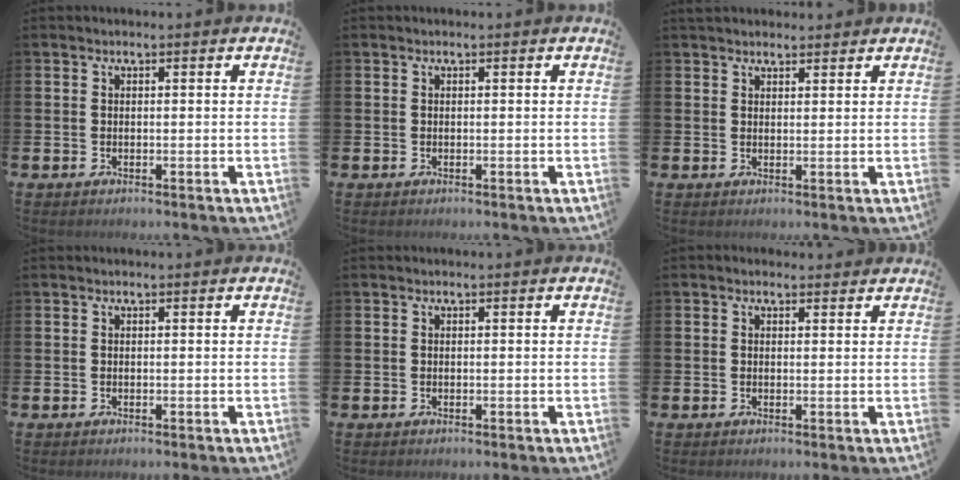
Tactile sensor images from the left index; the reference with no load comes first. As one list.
[{"total": 0.0}, {"total": 2.2, "force": [2.1, 0.7, 0.2], "torque": [0.001, -0.005, 0.038]}, {"total": 0.0}, {"total": 0.0}, {"total": 0.8, "force": [0.6, 0.4, 0.3], "torque": [0.002, 0.003, 0.008]}]